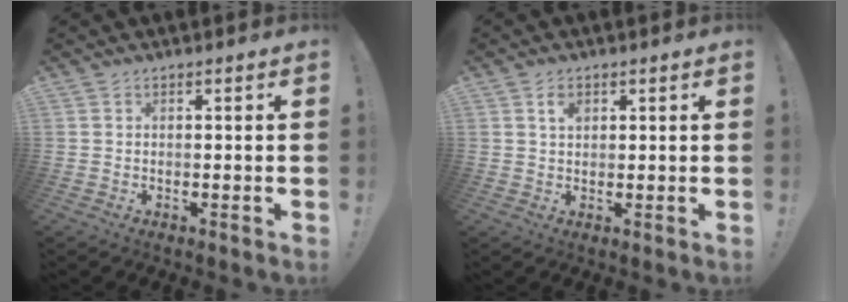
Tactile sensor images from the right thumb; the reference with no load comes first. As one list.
[{"total": 2.8, "force": [1.3, 1.6, 1.9], "torque": [-0.019, -0.006, 0.019]}]